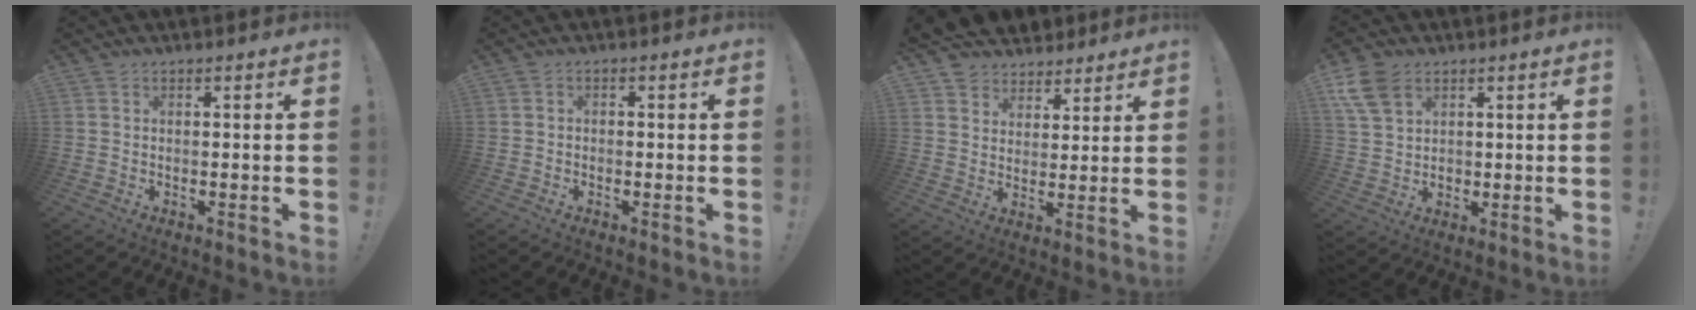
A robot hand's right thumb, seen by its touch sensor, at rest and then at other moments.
{"total": 1.2, "force": [-1.0, 0.6, 0.4], "torque": [-0.007, 0.004, -0.017]}
{"total": 6.7, "force": [5.1, 4.4, 0.3], "torque": [-0.009, -0.038, 0.102]}
{"total": 10.5, "force": [4.7, 7.6, 5.5], "torque": [-0.109, -0.010, 0.097]}